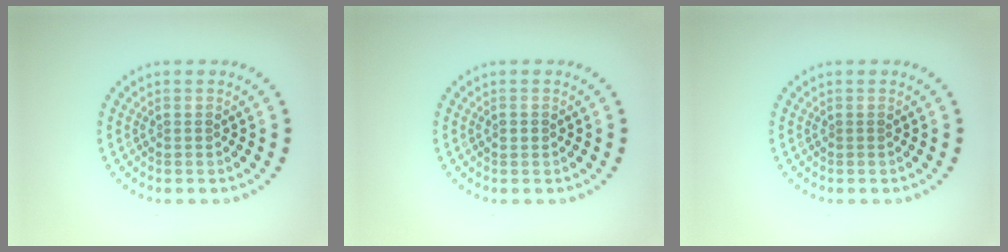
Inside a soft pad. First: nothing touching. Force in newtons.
{"total": 1.0, "press": 1.0, "slide": 0.1}
{"total": 0.0}